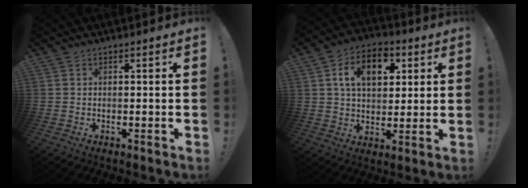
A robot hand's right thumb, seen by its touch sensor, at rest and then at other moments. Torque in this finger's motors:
{"motor_torque": [1.15, 1.26, 0.68, -0.50, 0.05]}